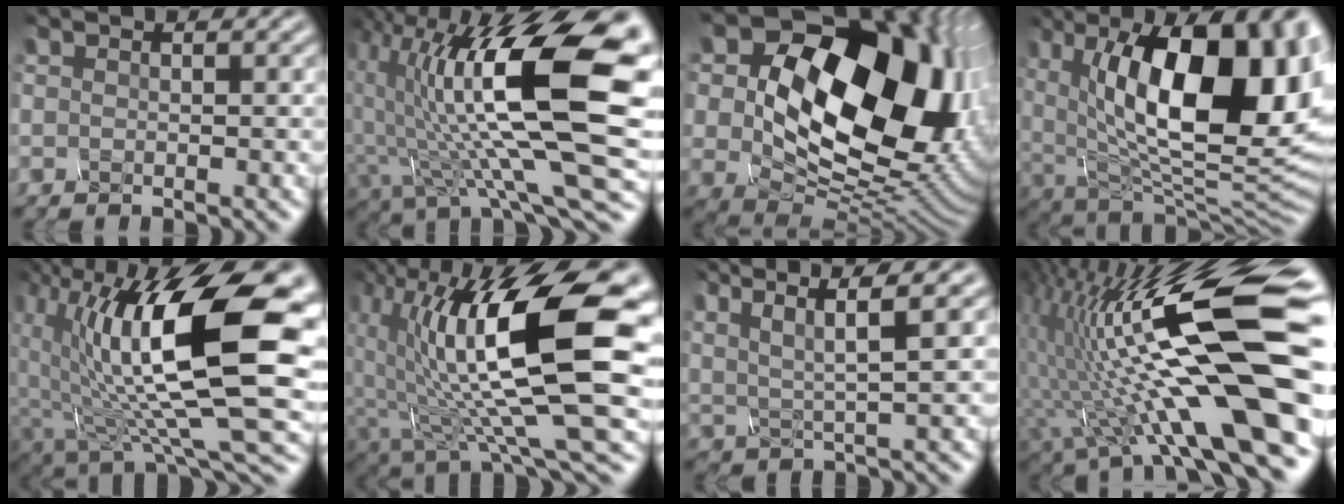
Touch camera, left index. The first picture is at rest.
{"total": 17.3, "force": [2.5, 6.3, 15.8], "torque": [-0.265, 0.008, 0.043]}
{"total": 21.2, "force": [5.1, 14.7, 14.4], "torque": [-0.236, 0.017, 0.119]}
{"total": 16.6, "force": [3.2, 7.7, 14.4], "torque": [-0.198, 0.009, 0.044]}
{"total": 16.8, "force": [2.6, 7.3, 14.9], "torque": [-0.256, -0.002, 0.044]}
{"total": 15.9, "force": [2.2, 5.7, 14.7], "torque": [-0.256, -0.008, 0.038]}
{"total": 5.9, "force": [3.4, 1.0, 4.7], "torque": [-0.094, 0.010, 0.064]}
{"total": 19.2, "force": [1.0, 5.1, 18.5], "torque": [-0.319, 0.027, 0.017]}